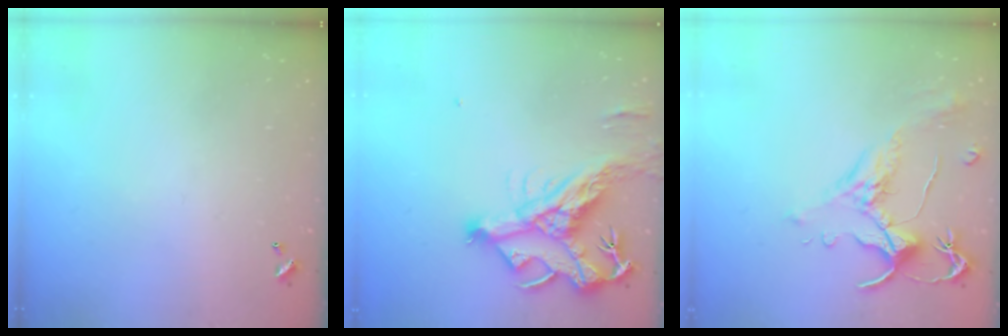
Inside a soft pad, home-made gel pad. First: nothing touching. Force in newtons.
{"total": 12.9, "press": 12.7, "slide": 2.0}
{"total": 1.8, "press": 1.3, "slide": 1.3}